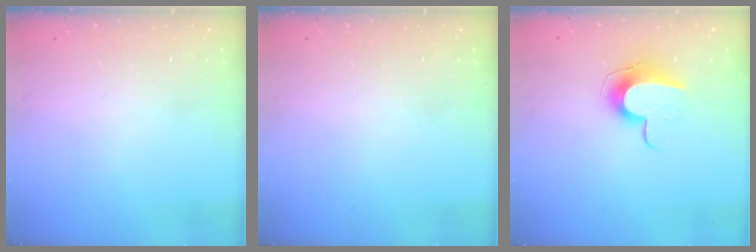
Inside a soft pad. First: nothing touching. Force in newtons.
{"total": 0.0}
{"total": 10.0, "press": 10.0, "slide": 0.4}